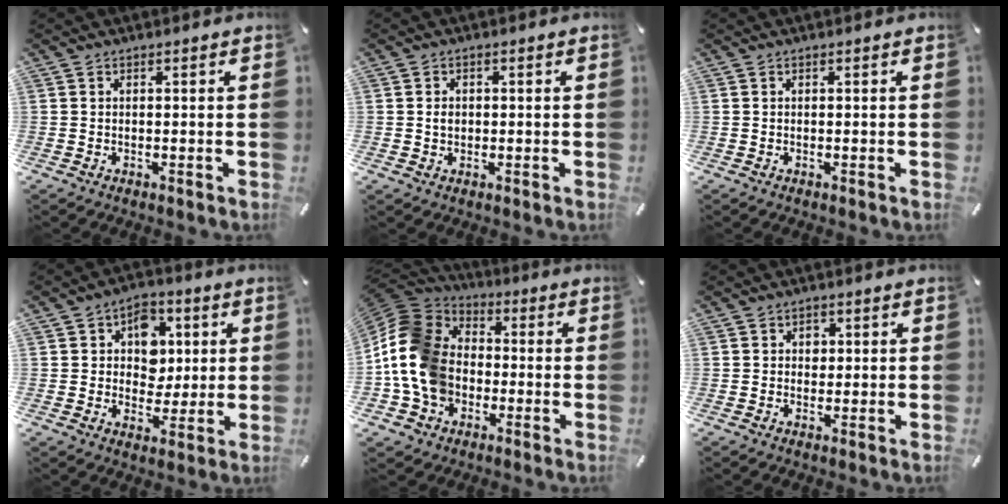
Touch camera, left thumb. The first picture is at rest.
{"total": 2.1, "force": [0.0, 1.6, 1.3], "torque": [-0.019, 0.002, -0.003]}
{"total": 0.0}
{"total": 9.4, "force": [2.1, 8.2, 4.2], "torque": [-0.051, -0.002, 0.035]}
{"total": 16.5, "force": [-3.4, 13.9, 8.1], "torque": [-0.198, 0.020, -0.067]}
{"total": 2.4, "force": [0.3, 2.1, 1.0], "torque": [0.001, -0.003, -0.003]}